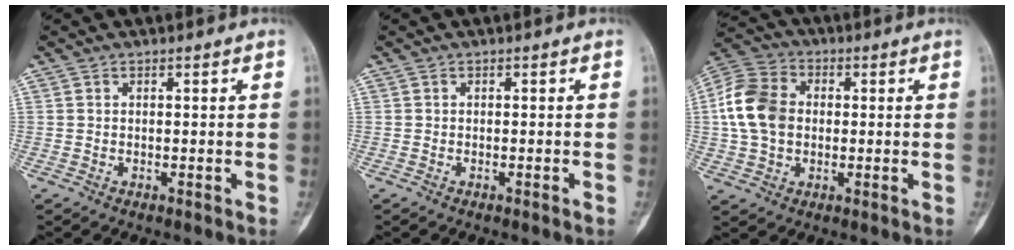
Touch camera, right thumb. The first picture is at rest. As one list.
[{"total": 0.6, "force": [-0.3, -0.1, 0.5], "torque": [-0.007, 0.000, -0.006]}, {"total": 12.0, "force": [0.5, 9.0, 7.9], "torque": [-0.148, 0.023, 0.003]}]